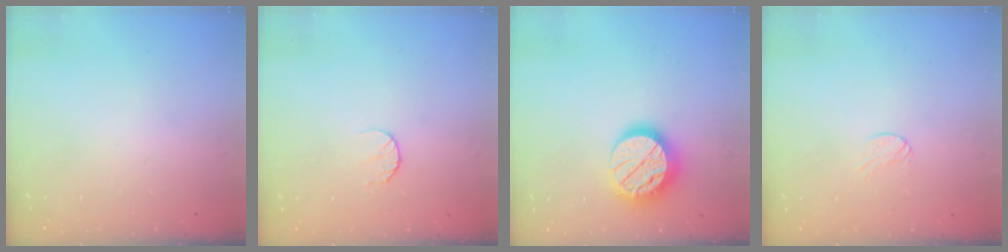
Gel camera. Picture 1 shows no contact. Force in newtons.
{"total": 5.6, "press": 5.5, "slide": 0.6}
{"total": 16.3, "press": 16.3, "slide": 1.2}
{"total": 3.5, "press": 3.4, "slide": 0.2}